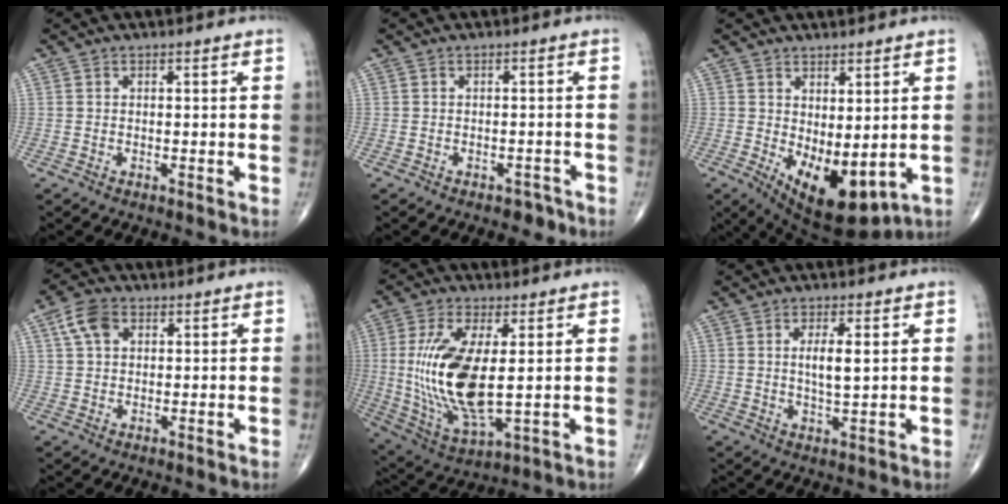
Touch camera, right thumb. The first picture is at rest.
{"total": 2.0, "force": [-1.4, 1.3, 0.6], "torque": [-0.001, 0.010, -0.017]}
{"total": 11.5, "force": [-1.4, 5.5, 10.0], "torque": [-0.143, -0.020, 0.003]}
{"total": 5.7, "force": [2.2, 3.8, 3.7], "torque": [-0.066, 0.007, 0.039]}
{"total": 17.3, "force": [1.1, 7.0, 15.8], "torque": [-0.328, -0.019, 0.035]}
{"total": 5.1, "force": [1.2, 1.3, 4.8], "torque": [-0.085, -0.011, 0.023]}